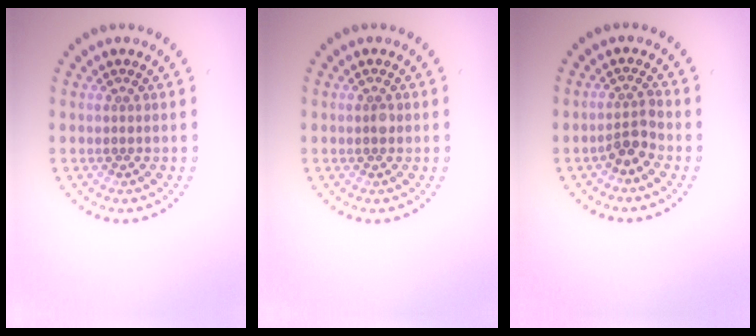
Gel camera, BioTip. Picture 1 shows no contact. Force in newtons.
{"total": 1.0, "press": 1.0, "slide": 0.1}
{"total": 2.2, "press": 1.7, "slide": 1.4}